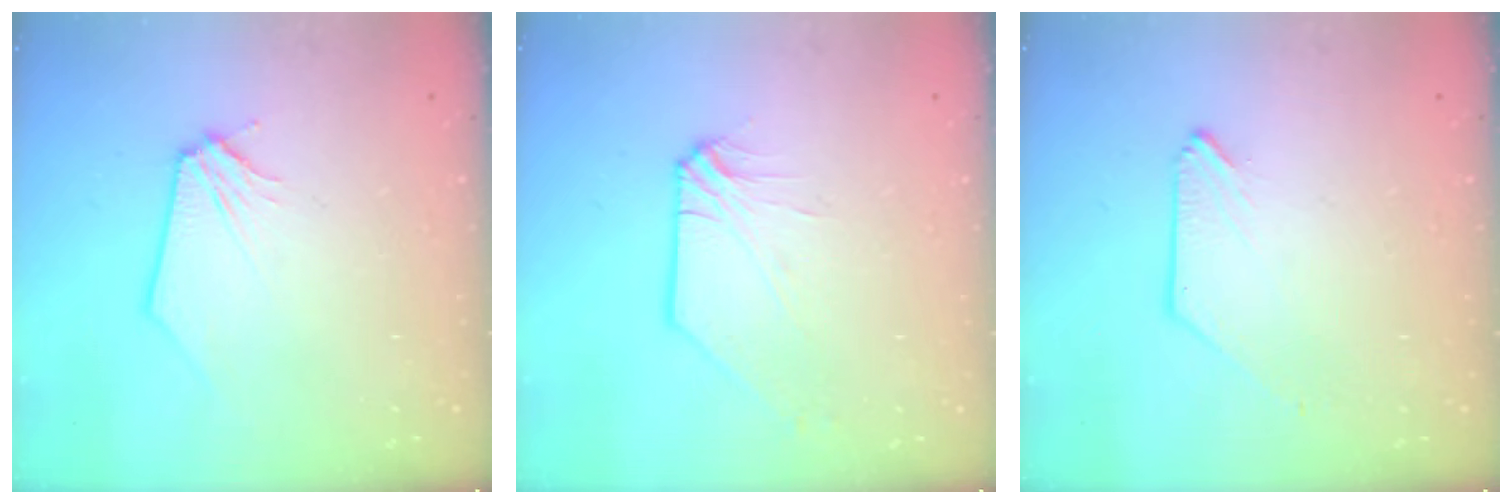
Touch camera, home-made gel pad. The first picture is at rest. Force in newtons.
{"total": 1.7, "press": 1.6, "slide": 0.3}
{"total": 0.0}